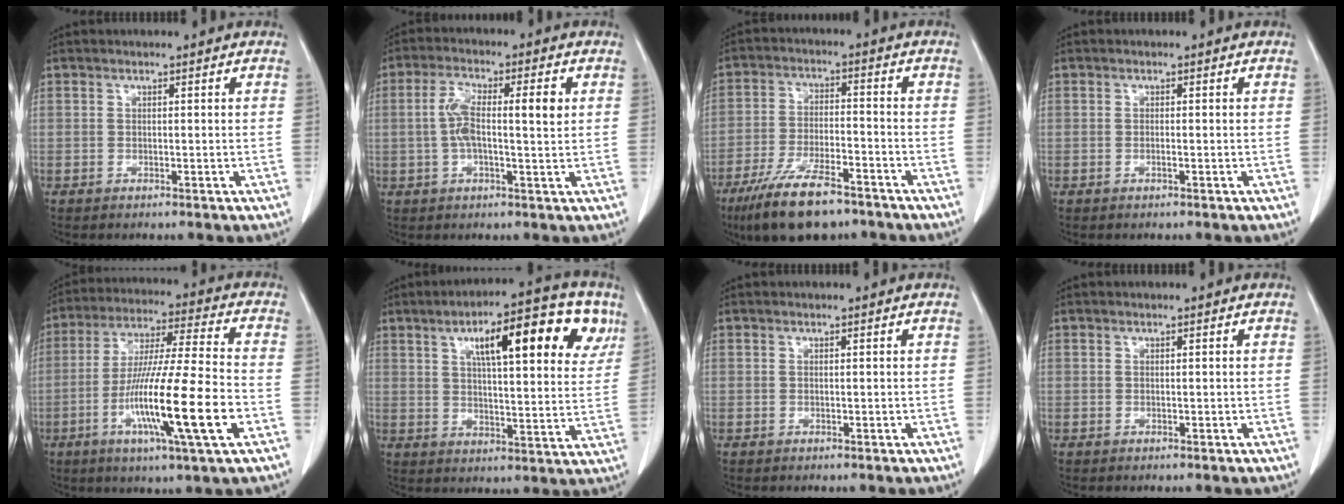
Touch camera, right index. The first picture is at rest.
{"total": 9.0, "force": [1.0, 2.4, 8.6], "torque": [-0.168, 0.023, 0.016]}
{"total": 13.6, "force": [-9.6, 4.0, 8.8], "torque": [-0.170, -0.018, -0.168]}
{"total": 0.9, "force": [-0.3, 0.3, 0.8], "torque": [-0.020, 0.002, -0.003]}
{"total": 18.8, "force": [-6.0, 0.4, 17.9], "torque": [-0.332, -0.023, -0.107]}
{"total": 18.6, "force": [8.5, 5.1, 15.8], "torque": [-0.229, 0.030, 0.122]}
{"total": 0.0}
{"total": 0.0}